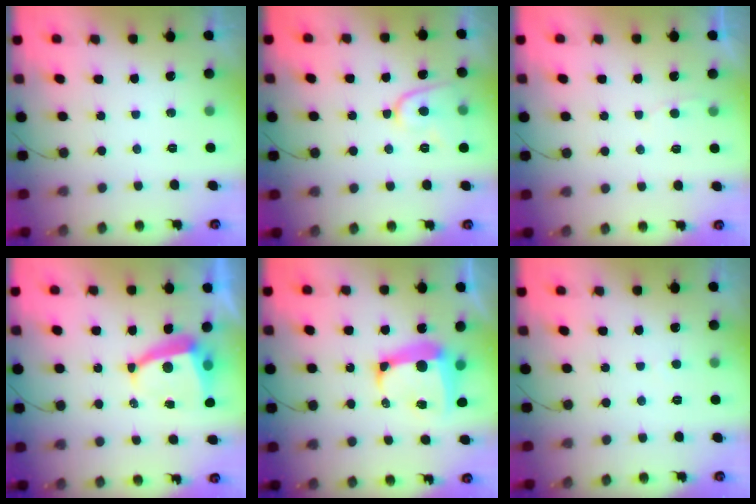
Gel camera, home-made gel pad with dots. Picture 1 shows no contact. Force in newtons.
{"total": 9.0, "press": 8.9, "slide": 1.0}
{"total": 2.0, "press": 2.0, "slide": 0.2}
{"total": 6.6, "press": 6.6, "slide": 0.7}
{"total": 11.3, "press": 11.2, "slide": 1.3}
{"total": 2.0, "press": 2.0, "slide": 0.1}